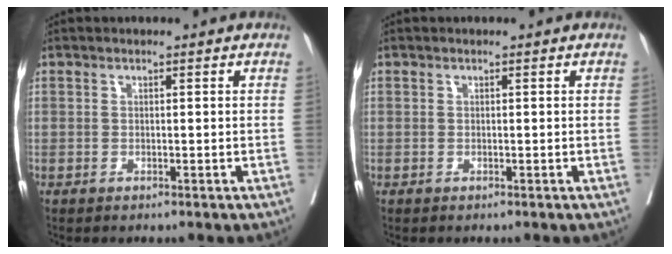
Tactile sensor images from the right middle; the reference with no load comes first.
{"total": 0.0}